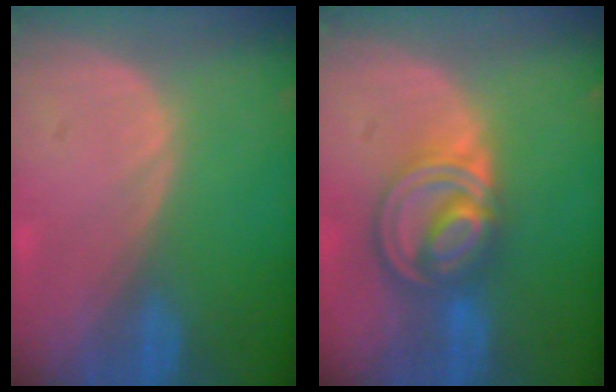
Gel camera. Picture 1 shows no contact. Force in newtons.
{"total": 8.5, "press": 7.1, "slide": 4.6}